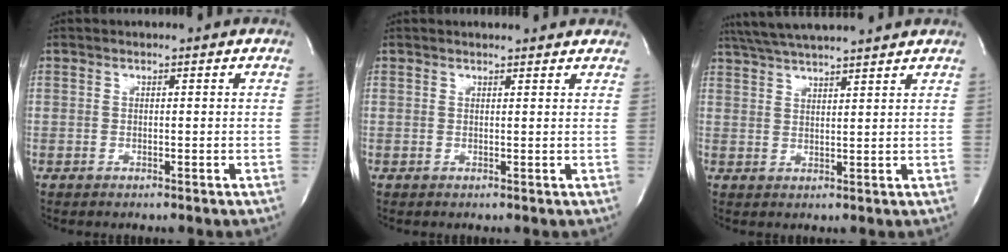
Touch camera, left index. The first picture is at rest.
{"total": 5.1, "force": [4.8, 0.9, 1.2], "torque": [-0.016, 0.003, 0.041]}
{"total": 12.2, "force": [11.0, 0.2, 5.4], "torque": [-0.101, 0.031, 0.168]}